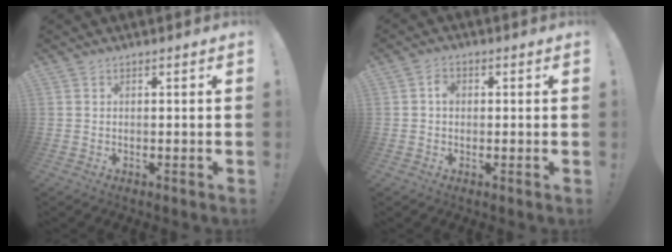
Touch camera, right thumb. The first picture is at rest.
{"total": 2.8, "force": [0.1, 2.2, 1.8], "torque": [-0.019, 0.002, -0.004]}